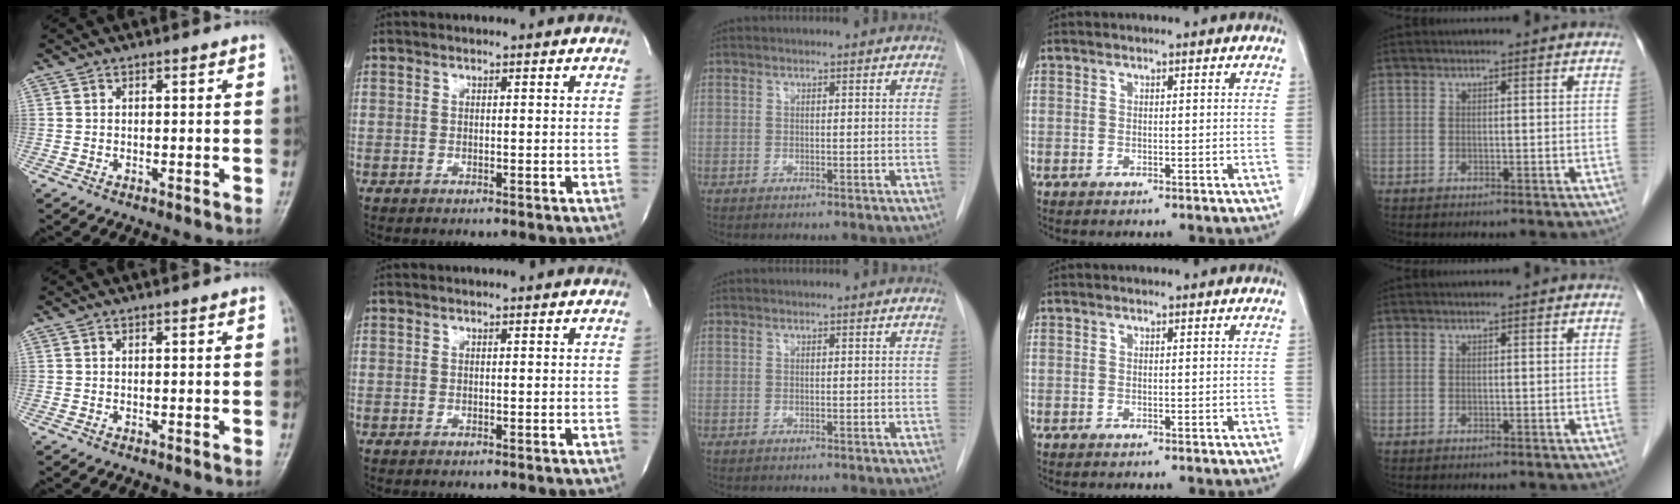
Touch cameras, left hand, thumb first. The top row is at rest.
{}